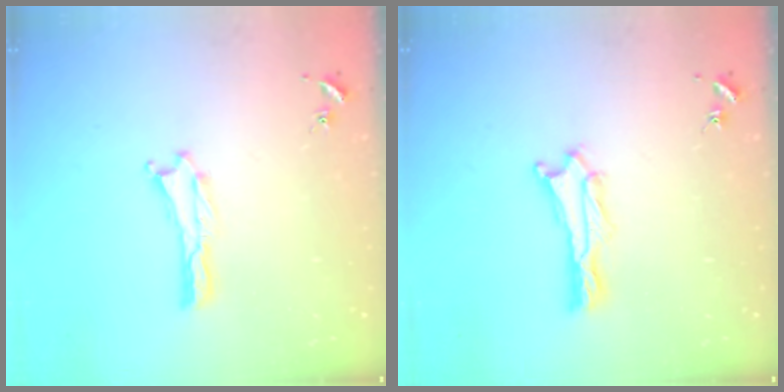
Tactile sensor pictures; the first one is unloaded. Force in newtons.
{"total": 0.9, "press": 0.9, "slide": 0.2}